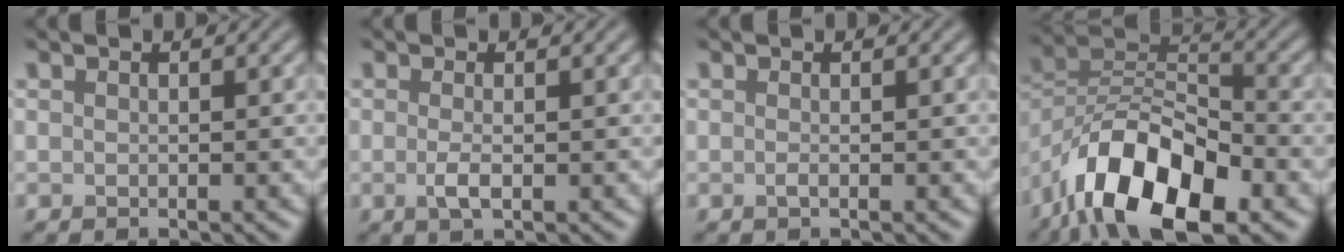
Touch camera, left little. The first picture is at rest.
{"total": 1.8, "force": [-0.4, 0.5, 1.7], "torque": [-0.036, -0.003, -0.012]}
{"total": 0.8, "force": [-0.3, 0.2, 0.7], "torque": [-0.013, -0.002, -0.007]}
{"total": 12.5, "force": [-7.4, 5.3, 8.6], "torque": [-0.148, 0.004, -0.147]}